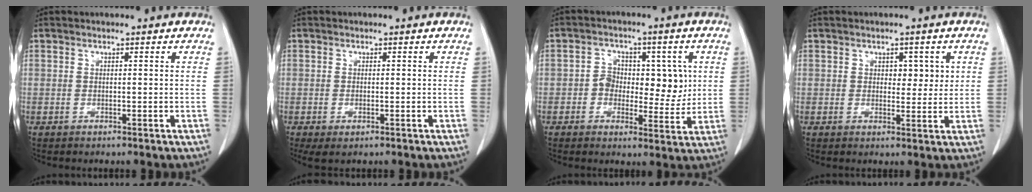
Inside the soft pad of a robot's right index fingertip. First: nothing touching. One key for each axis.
{"total": 2.3, "fx": -1.0, "fy": 0.9, "fz": 1.8, "tx": -0.039, "ty": -0.007, "tz": -0.009}
{"total": 7.3, "fx": 0.6, "fy": 5.4, "fz": 4.9, "tx": -0.053, "ty": 0.020, "tz": 0.012}
{"total": 3.2, "fx": 1.1, "fy": 1.9, "fz": 2.4, "tx": -0.023, "ty": -0.002, "tz": 0.014}